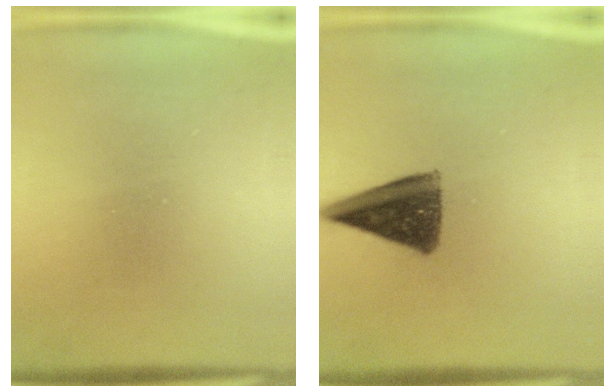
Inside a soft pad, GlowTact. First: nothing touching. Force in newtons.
{"total": 10.4}